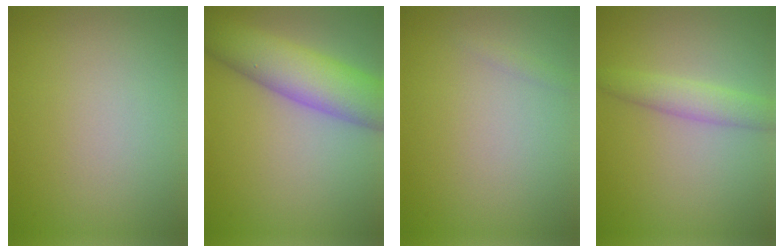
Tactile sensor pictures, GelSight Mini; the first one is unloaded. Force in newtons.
{"total": 7.8, "press": 7.8, "slide": 0.4}
{"total": 0.6, "press": 0.6, "slide": 0.0}
{"total": 2.6, "press": 2.6, "slide": 0.1}